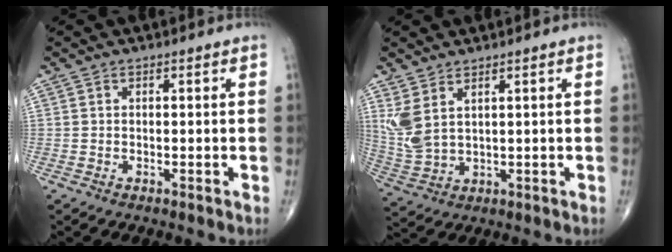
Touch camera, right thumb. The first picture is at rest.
{"total": 7.0, "force": [3.3, 3.1, 5.4], "torque": [-0.129, -0.013, 0.080]}